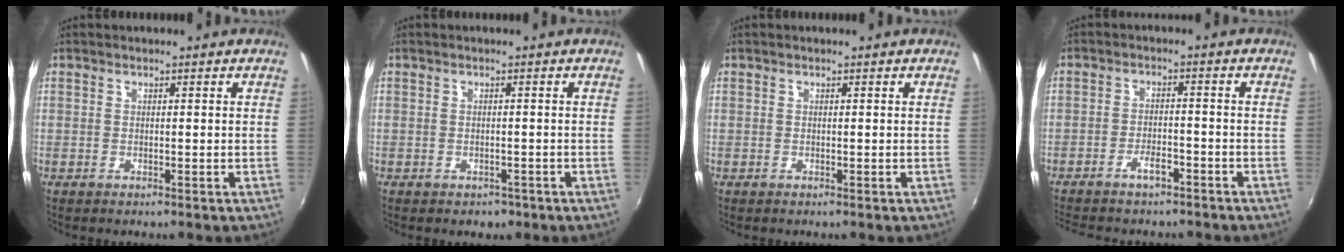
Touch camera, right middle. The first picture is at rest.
{"total": 2.5, "force": [-1.6, 1.6, 1.0], "torque": [-0.020, -0.008, -0.018]}
{"total": 0.0}
{"total": 6.6, "force": [-5.4, 2.2, 3.0], "torque": [-0.073, 0.004, -0.084]}